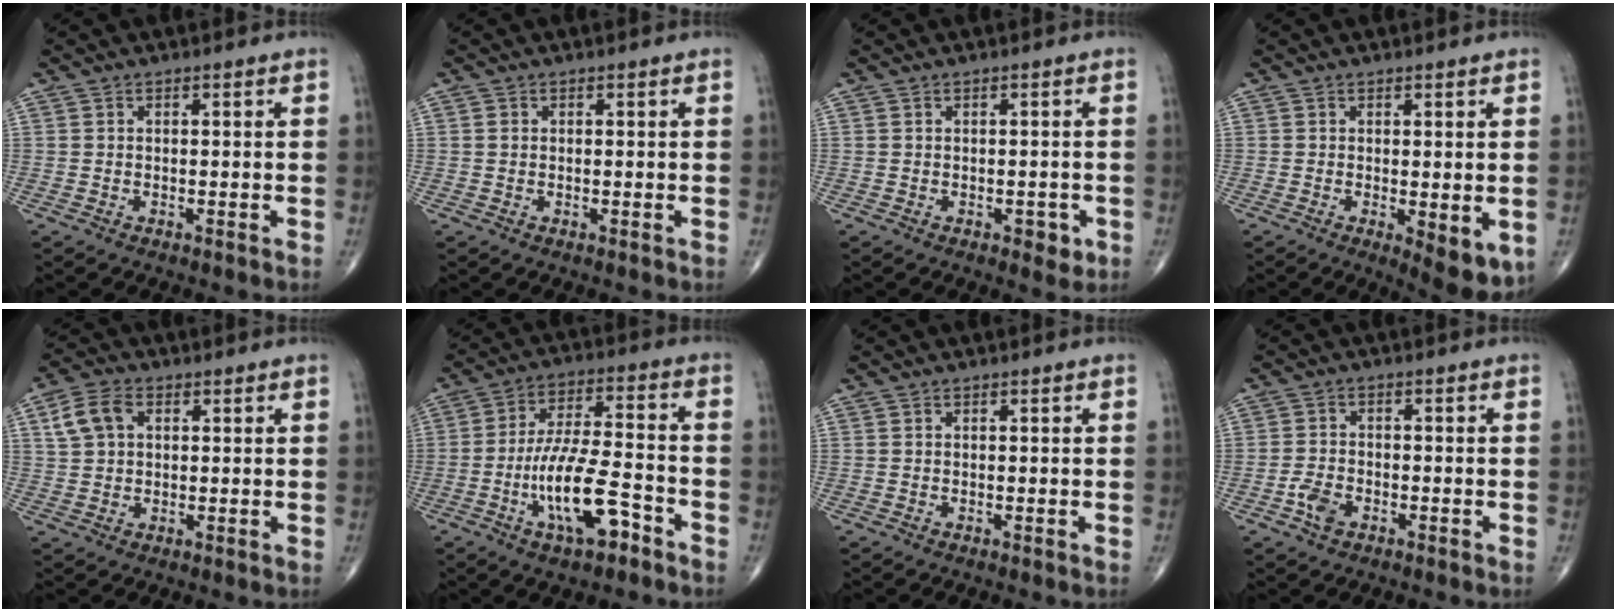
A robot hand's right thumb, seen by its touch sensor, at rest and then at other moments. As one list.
[{"total": 0.9, "force": [0.1, 0.7, 0.4], "torque": [-0.003, 0.001, 0.001]}, {"total": 2.4, "force": [-0.8, 1.5, 1.8], "torque": [-0.007, 0.002, -0.009]}, {"total": 6.7, "force": [-1.4, 2.3, 6.2], "torque": [-0.077, -0.020, -0.014]}, {"total": 6.4, "force": [2.0, 4.4, 4.2], "torque": [-0.080, 0.011, 0.036]}, {"total": 13.5, "force": [-6.0, 4.4, 11.3], "torque": [-0.208, 0.036, -0.103]}, {"total": 0.0}, {"total": 3.8, "force": [-1.9, 2.4, 2.2], "torque": [-0.040, 0.010, -0.038]}]